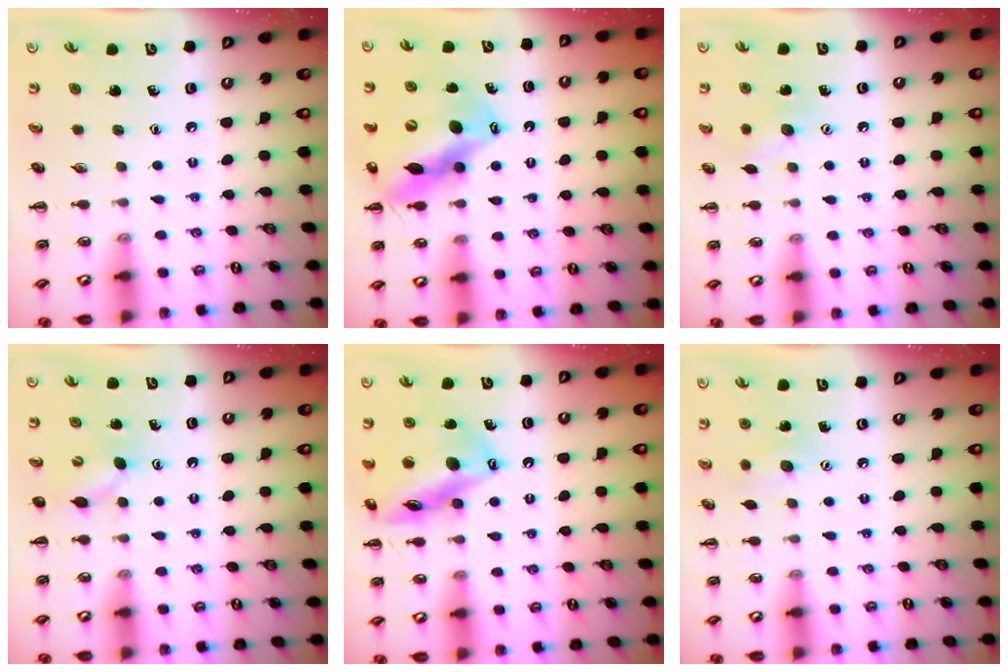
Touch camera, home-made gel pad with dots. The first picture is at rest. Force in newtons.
{"total": 14.2, "press": 13.7, "slide": 4.0}
{"total": 8.1, "press": 7.9, "slide": 1.8}
{"total": 5.6, "press": 5.5, "slide": 1.3}
{"total": 16.3, "press": 16.1, "slide": 2.9}
{"total": 7.0, "press": 6.9, "slide": 1.5}